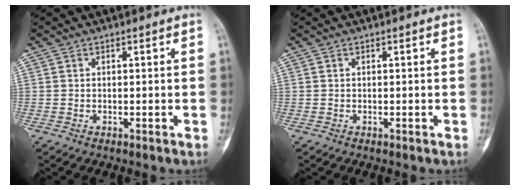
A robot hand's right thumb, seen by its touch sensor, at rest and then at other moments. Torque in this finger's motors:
{"motor_torque": [0.01, 0.01, 0.00, 0.04, 0.00]}